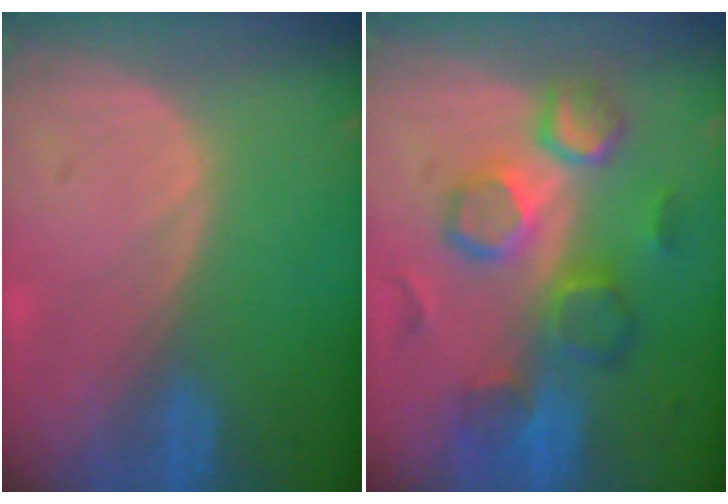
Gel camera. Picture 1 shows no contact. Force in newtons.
{"total": 9.4, "press": 9.1, "slide": 2.5}